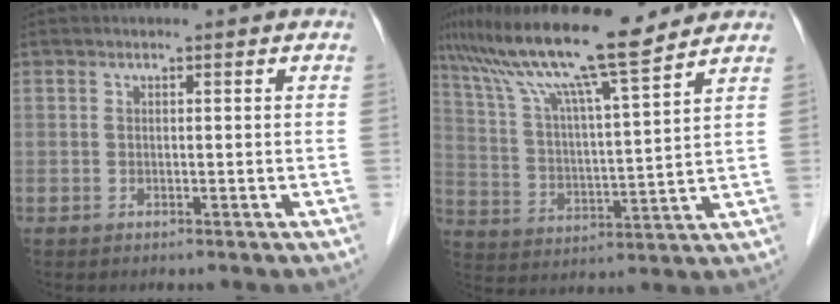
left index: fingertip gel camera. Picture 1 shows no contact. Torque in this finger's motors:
{"motor_torque": [0.99, -1.15, 1.05, 0.21]}